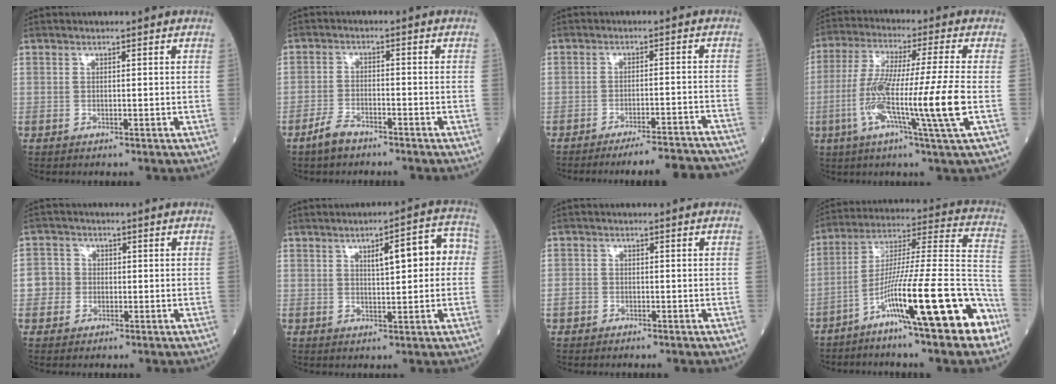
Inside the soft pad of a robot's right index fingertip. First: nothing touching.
{"total": 3.5, "force": [-3.0, 1.0, 1.7], "torque": [-0.038, 0.000, -0.056]}
{"total": 14.6, "force": [-14.0, 0.1, 4.0], "torque": [-0.028, -0.001, -0.175]}
{"total": 13.9, "force": [-3.3, -1.4, 13.4], "torque": [-0.261, -0.013, -0.066]}
{"total": 3.5, "force": [-0.4, 3.4, 0.7], "torque": [-0.011, 0.015, -0.008]}
{"total": 7.9, "force": [1.5, 2.2, 7.4], "torque": [-0.099, 0.031, 0.019]}
{"total": 1.7, "force": [-0.8, 1.4, 0.5], "torque": [-0.009, 0.006, -0.016]}
{"total": 20.7, "force": [-10.6, 1.1, 17.7], "torque": [-0.259, -0.001, -0.173]}